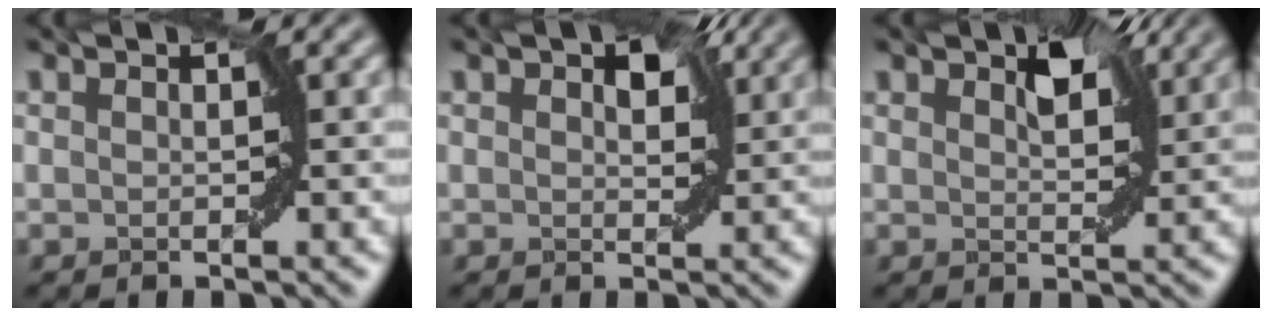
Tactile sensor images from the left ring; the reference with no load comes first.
{"total": 3.1, "force": [1.5, 1.5, 2.2], "torque": [-0.032, 0.003, 0.025]}
{"total": 3.7, "force": [2.2, 1.5, 2.5], "torque": [-0.042, 0.003, 0.035]}